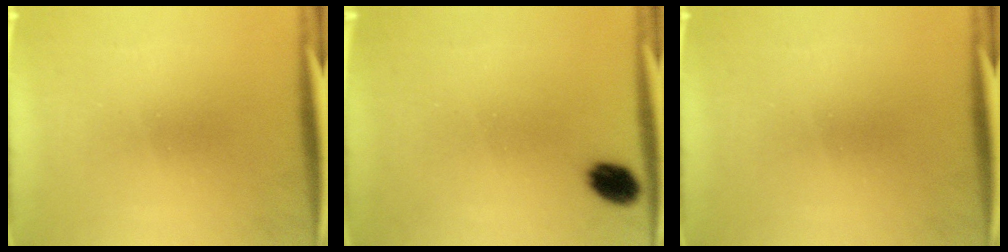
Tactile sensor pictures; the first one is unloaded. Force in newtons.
{"total": 4.7}
{"total": 0.0}